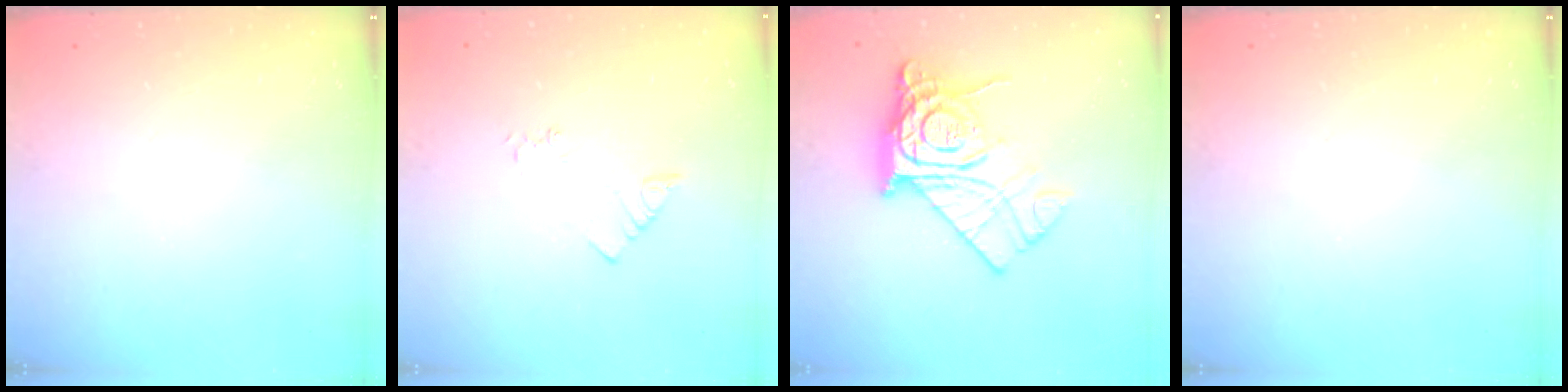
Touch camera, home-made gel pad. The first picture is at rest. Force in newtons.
{"total": 2.3, "press": 2.3, "slide": 0.3}
{"total": 18.3, "press": 18.2, "slide": 1.7}
{"total": 0.0}